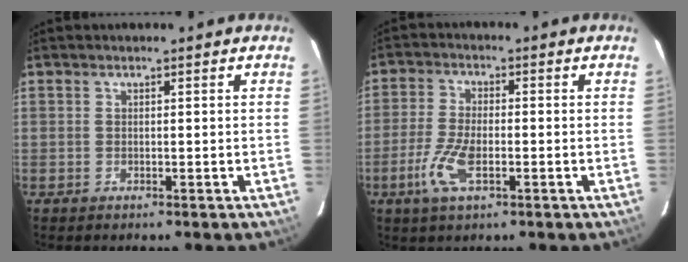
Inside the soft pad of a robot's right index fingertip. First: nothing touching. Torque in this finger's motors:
{"motor_torque": [0.17, 0.03, 0.12, 0.03]}